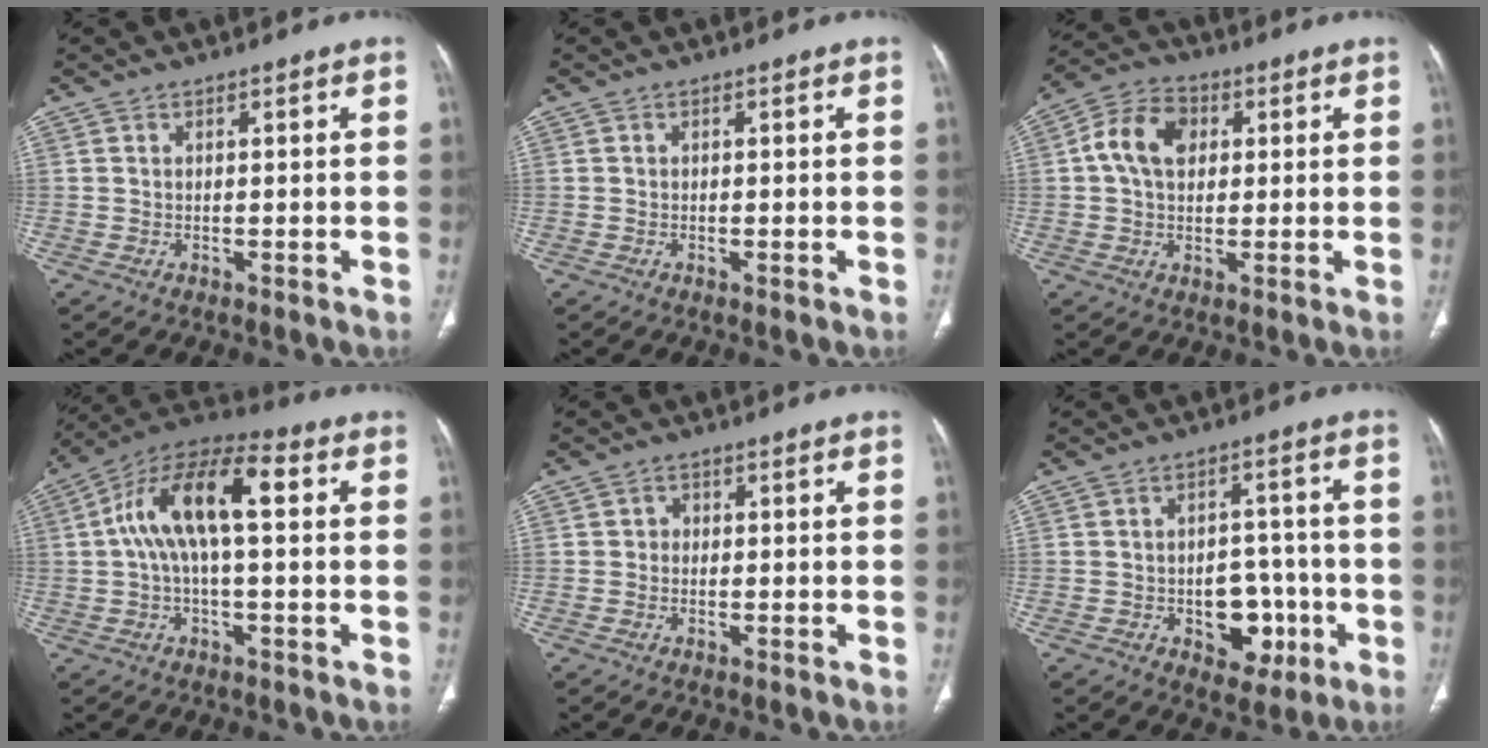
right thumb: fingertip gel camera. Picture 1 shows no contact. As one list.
[{"total": 0.0}, {"total": 9.3, "force": [1.9, 6.7, 6.3], "torque": [-0.106, 0.016, 0.027]}, {"total": 15.0, "force": [2.3, 6.1, 13.4], "torque": [-0.250, 0.044, 0.034]}, {"total": 1.2, "force": [-0.1, 1.1, 0.5], "torque": [0.003, 0.005, -0.006]}, {"total": 9.4, "force": [-2.9, 6.4, 6.3], "torque": [-0.044, 0.027, -0.030]}]